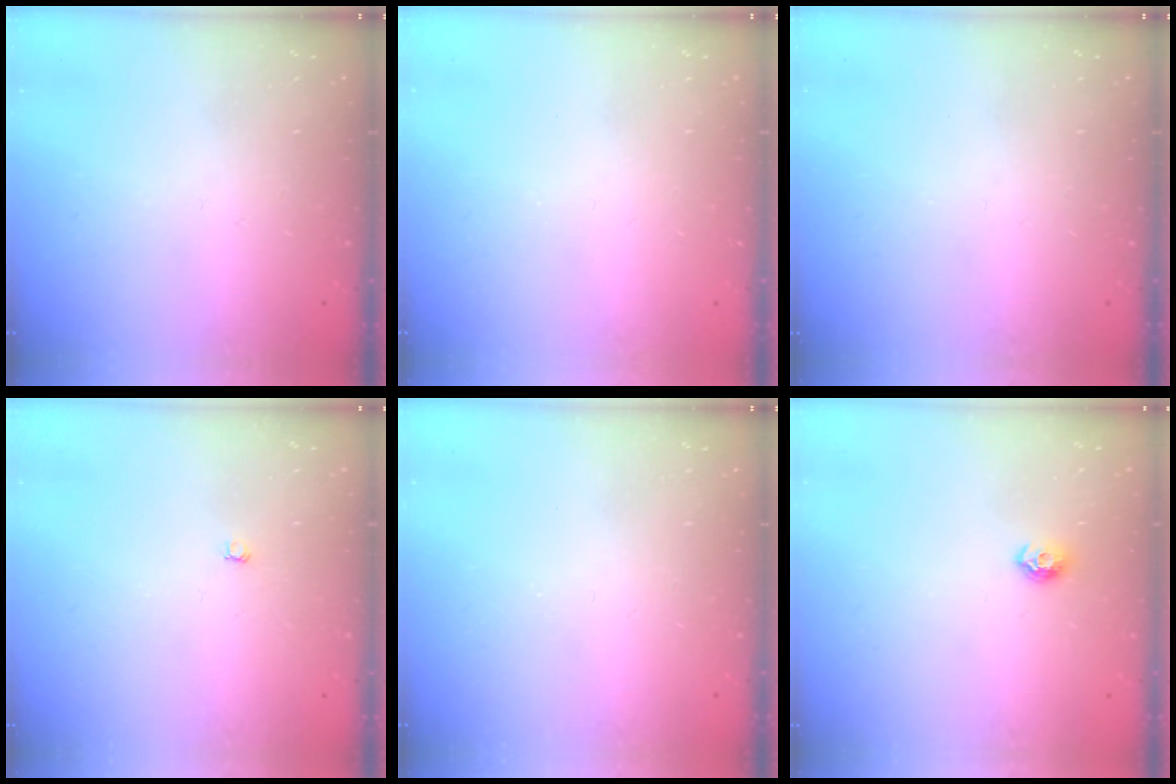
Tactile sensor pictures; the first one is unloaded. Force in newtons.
{"total": 0.0}
{"total": 0.0}
{"total": 3.0, "press": 3.0, "slide": 0.3}
{"total": 0.0}
{"total": 6.4, "press": 6.3, "slide": 0.9}